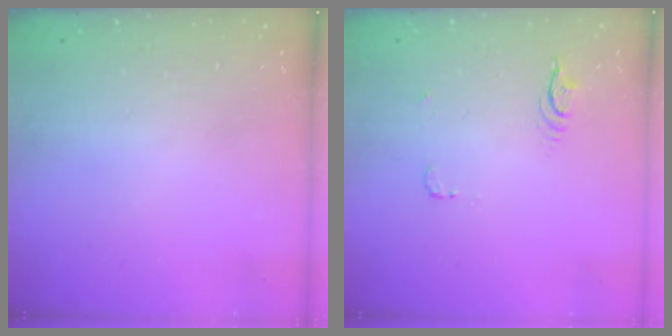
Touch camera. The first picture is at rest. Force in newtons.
{"total": 4.4, "press": 4.1, "slide": 1.6}